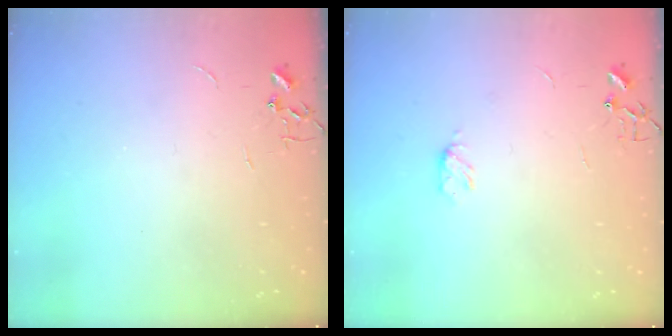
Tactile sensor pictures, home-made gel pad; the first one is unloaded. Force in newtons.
{"total": 3.3, "press": 3.3, "slide": 0.5}